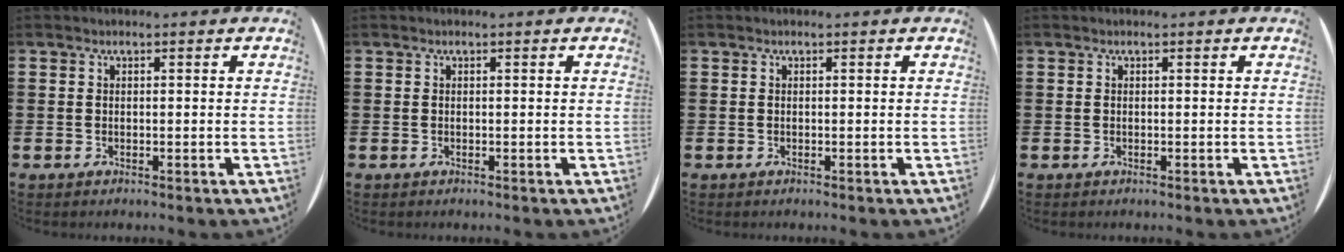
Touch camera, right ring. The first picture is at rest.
{"total": 0.0}
{"total": 0.0}
{"total": 0.0}